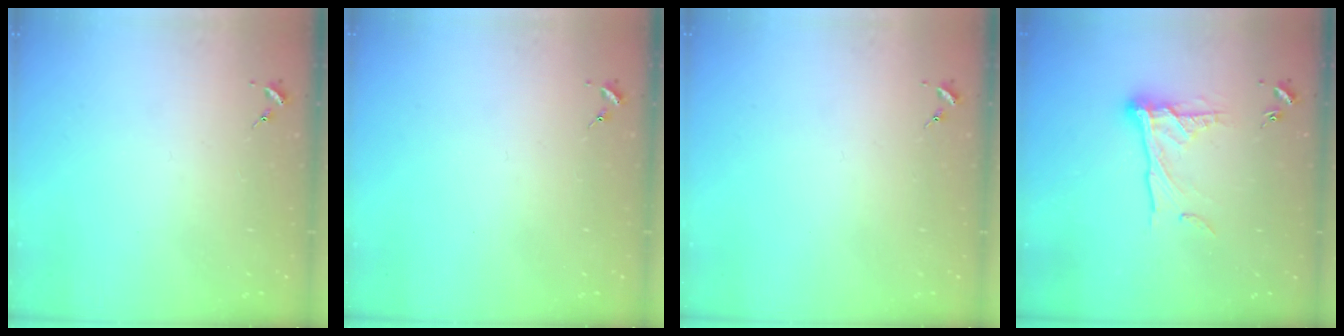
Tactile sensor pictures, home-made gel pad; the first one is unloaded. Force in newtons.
{"total": 0.0}
{"total": 0.0}
{"total": 13.3, "press": 13.2, "slide": 1.2}